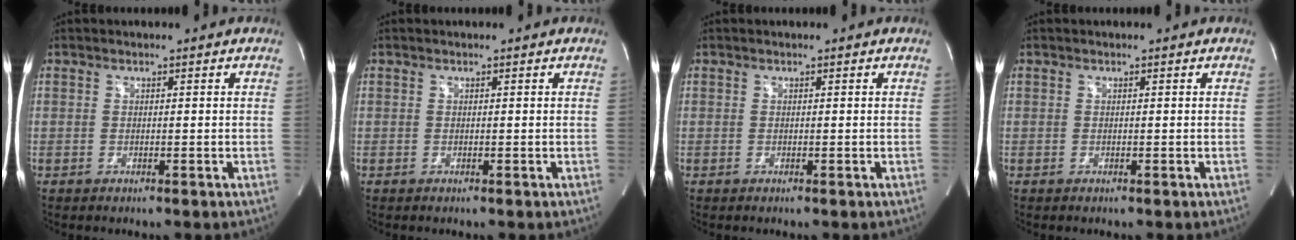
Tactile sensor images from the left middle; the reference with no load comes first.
{"total": 0.0}
{"total": 0.0}
{"total": 0.0}